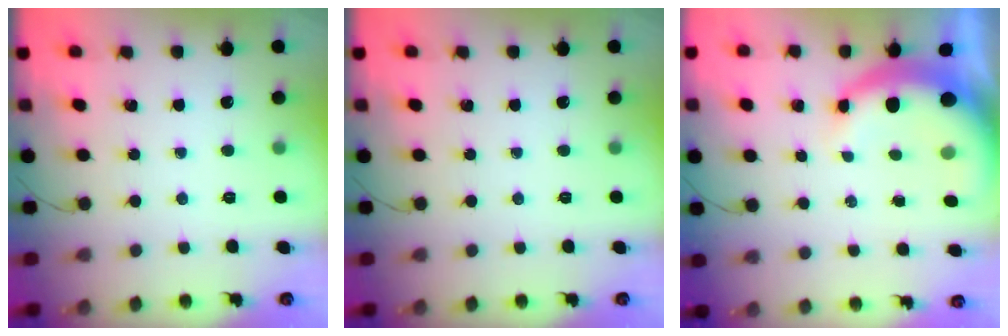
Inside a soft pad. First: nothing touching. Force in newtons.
{"total": 0.0}
{"total": 8.5, "press": 8.4, "slide": 1.5}